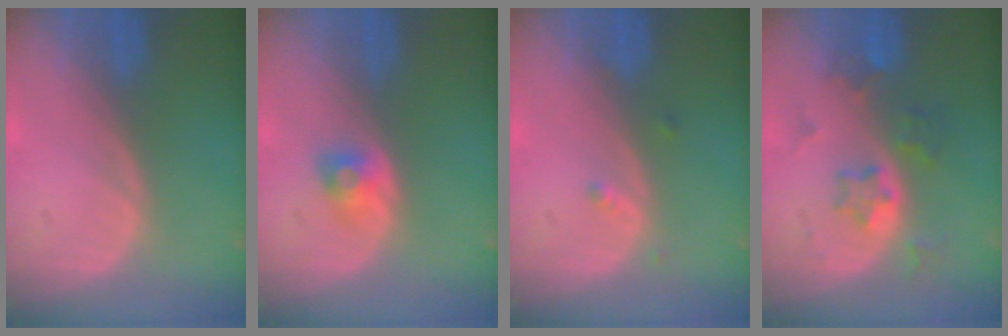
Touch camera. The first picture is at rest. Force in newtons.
{"total": 2.7, "press": 2.4, "slide": 1.1}
{"total": 1.3, "press": 1.1, "slide": 0.7}
{"total": 5.8, "press": 5.3, "slide": 2.4}